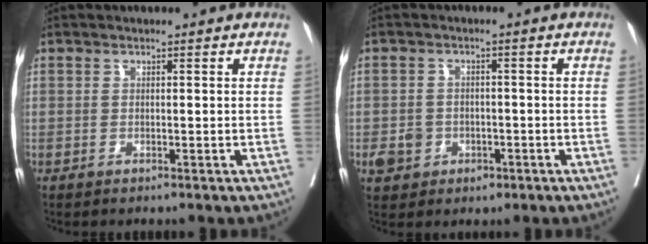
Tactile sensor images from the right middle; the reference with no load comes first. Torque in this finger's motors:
{"motor_torque": [0.41, -0.33, 0.04, 0.02]}